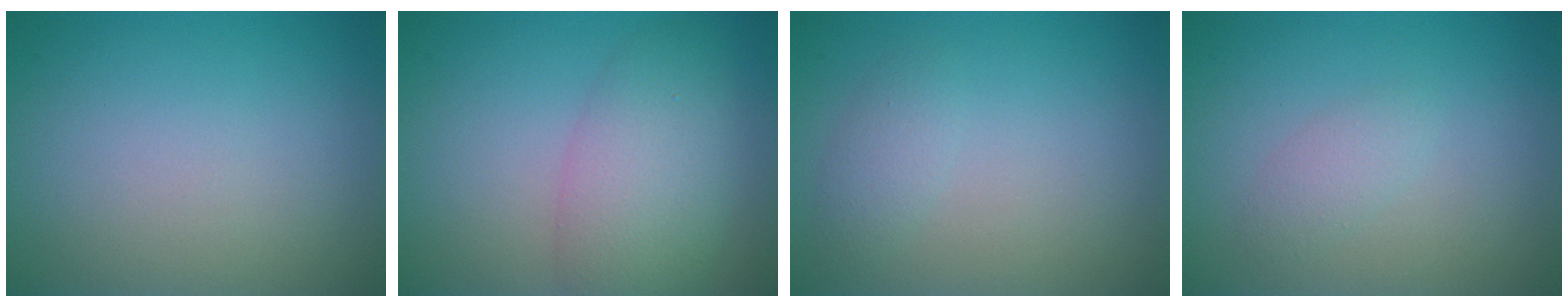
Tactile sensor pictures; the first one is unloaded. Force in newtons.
{"total": 5.4, "press": 5.4, "slide": 0.3}
{"total": 1.5, "press": 1.5, "slide": 0.1}
{"total": 1.3, "press": 1.3, "slide": 0.1}